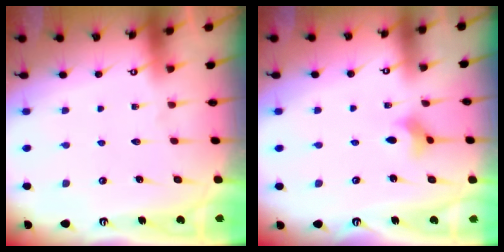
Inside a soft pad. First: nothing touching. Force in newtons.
{"total": 2.7, "press": 2.6, "slide": 0.6}